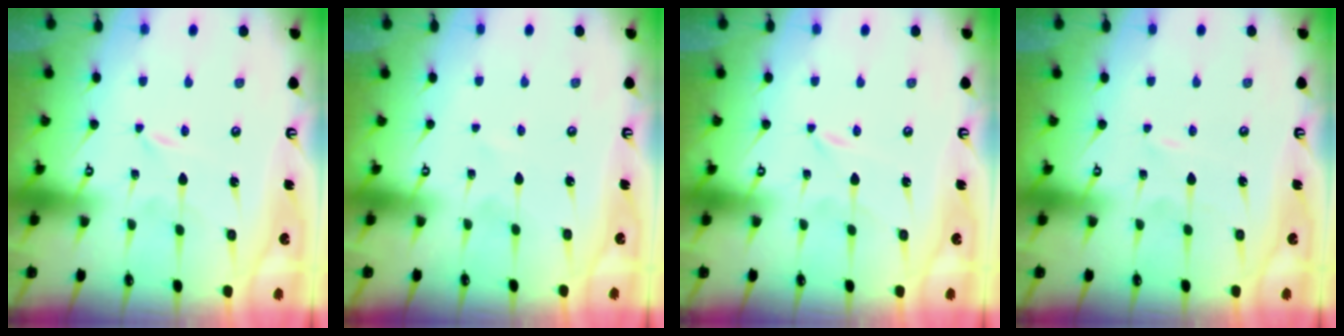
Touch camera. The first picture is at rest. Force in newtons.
{"total": 0.0}
{"total": 0.0}
{"total": 1.1, "press": 1.1, "slide": 0.1}